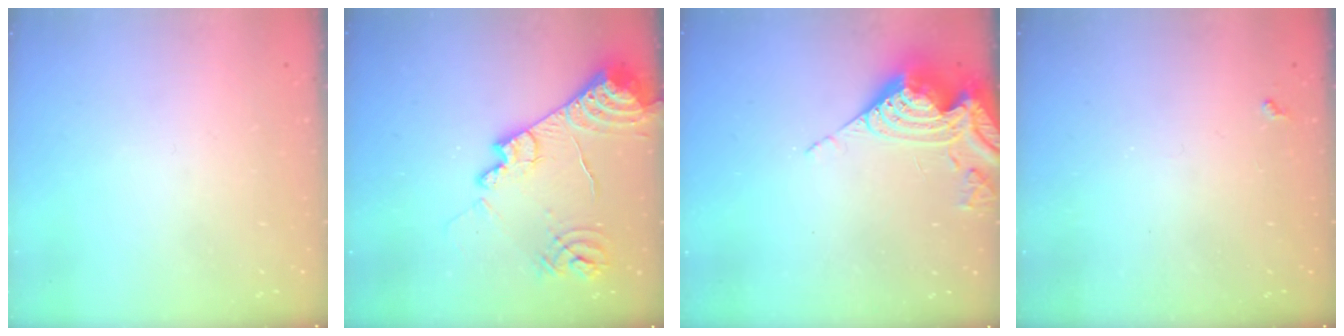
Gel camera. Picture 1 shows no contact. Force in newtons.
{"total": 15.7, "press": 15.6, "slide": 1.8}
{"total": 12.7, "press": 12.6, "slide": 1.6}
{"total": 4.2, "press": 4.2, "slide": 0.6}